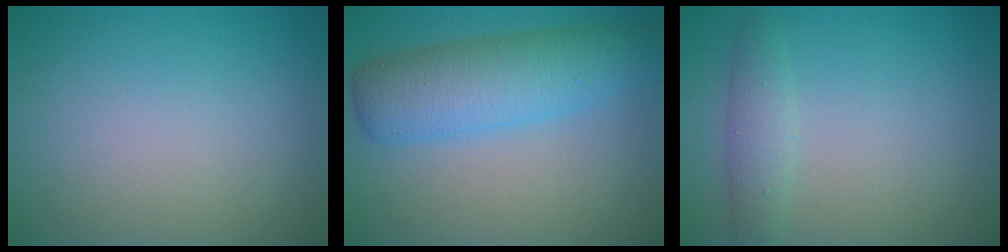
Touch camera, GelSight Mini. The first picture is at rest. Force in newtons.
{"total": 6.2, "press": 6.2, "slide": 0.2}
{"total": 2.1, "press": 2.1, "slide": 0.1}